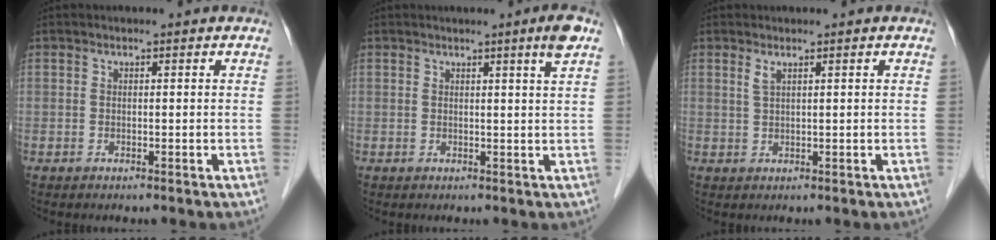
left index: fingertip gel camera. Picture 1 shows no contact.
{"total": 2.4, "force": [1.5, -0.7, 1.8], "torque": [-0.027, -0.010, 0.022]}
{"total": 1.3, "force": [0.9, 0.1, 1.0], "torque": [-0.025, -0.002, 0.020]}